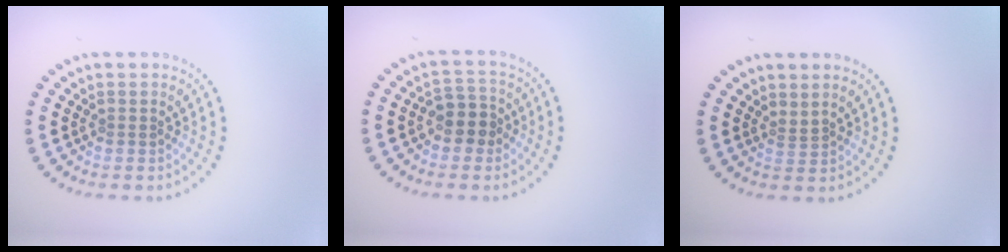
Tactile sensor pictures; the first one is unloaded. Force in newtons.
{"total": 2.5, "press": 2.3, "slide": 1.0}
{"total": 0.6, "press": 0.0, "slide": 0.6}